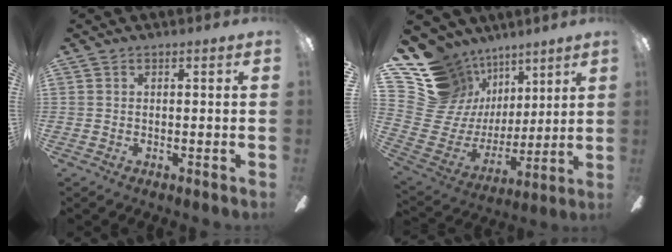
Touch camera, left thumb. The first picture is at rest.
{"total": 17.9, "force": [9.7, 14.2, 4.8], "torque": [-0.128, -0.079, 0.214]}